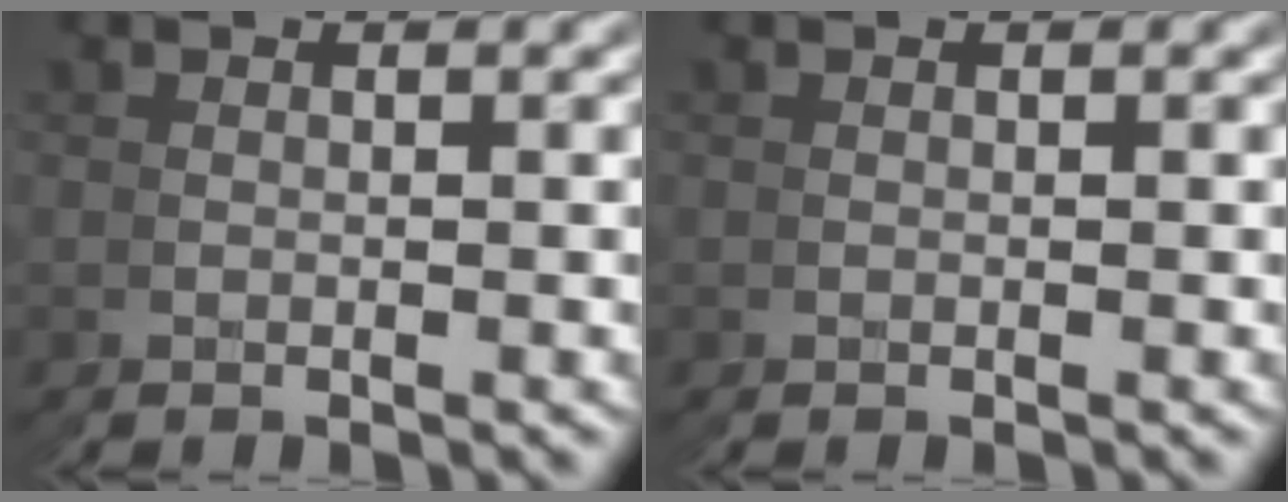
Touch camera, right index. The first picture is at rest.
{"total": 0.0}